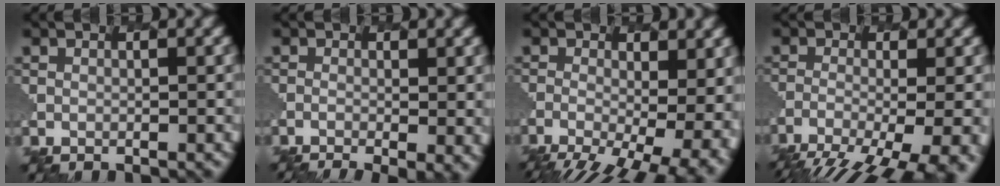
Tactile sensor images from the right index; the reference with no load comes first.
{"total": 5.1, "force": [-2.3, 1.6, 4.2], "torque": [-0.056, 0.006, -0.021]}
{"total": 13.1, "force": [-5.8, 6.2, 10.0], "torque": [-0.132, -0.019, -0.042]}
{"total": 12.5, "force": [-9.1, 3.5, 7.8], "torque": [-0.116, -0.026, -0.112]}